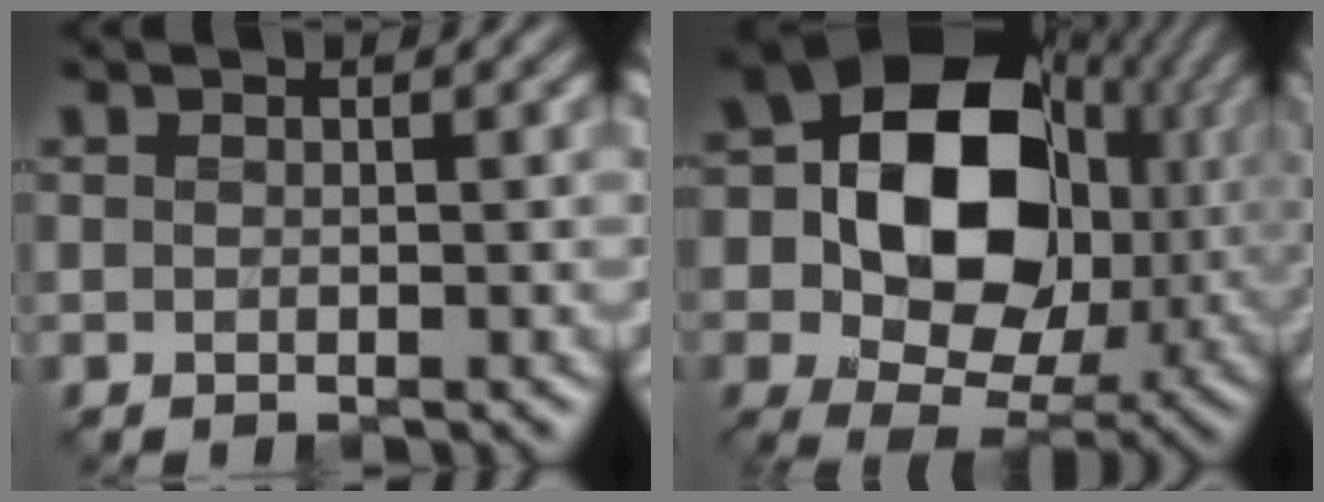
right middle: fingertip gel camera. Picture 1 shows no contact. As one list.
[{"total": 15.4, "force": [1.9, 11.4, 10.2], "torque": [-0.158, 0.008, 0.024]}]